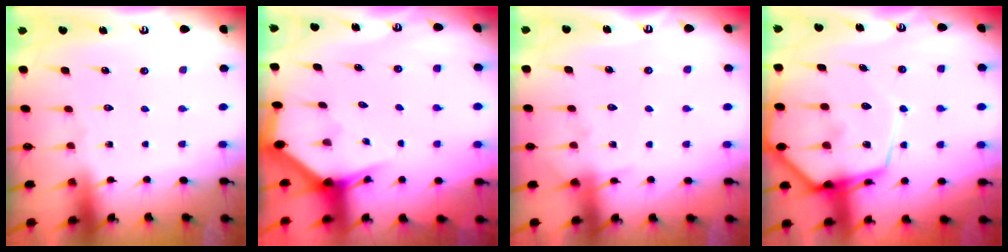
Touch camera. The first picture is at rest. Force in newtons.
{"total": 2.8, "press": 2.8, "slide": 0.2}
{"total": 5.9, "press": 5.8, "slide": 0.7}
{"total": 17.3, "press": 17.2, "slide": 1.8}